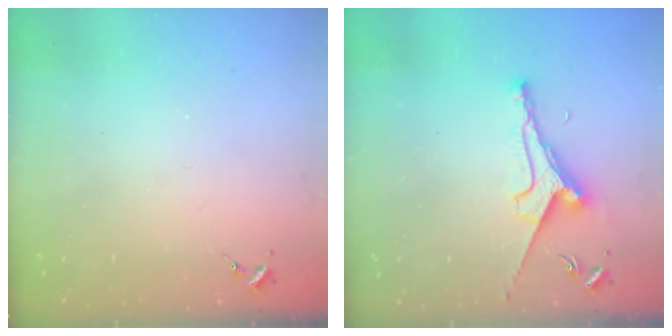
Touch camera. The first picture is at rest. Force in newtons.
{"total": 7.8, "press": 7.7, "slide": 1.0}